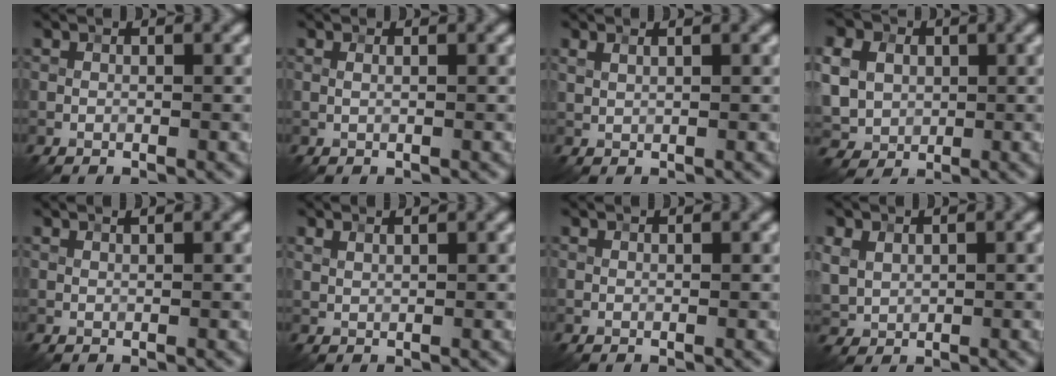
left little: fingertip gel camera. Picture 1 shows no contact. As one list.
[{"total": 0.7, "force": [0.4, 0.2, 0.5], "torque": [-0.008, -0.008, 0.001]}, {"total": 1.2, "force": [1.0, 0.3, 0.6], "torque": [-0.016, -0.001, 0.015]}, {"total": 11.4, "force": [3.3, 9.5, 5.4], "torque": [-0.134, 0.019, 0.048]}, {"total": 0.8, "force": [0.7, 0.0, 0.4], "torque": [-0.006, -0.003, 0.009]}, {"total": 1.6, "force": [1.4, 0.4, 0.7], "torque": [-0.014, -0.001, 0.018]}, {"total": 0.8, "force": [0.8, 0.0, 0.2], "torque": [-0.008, -0.003, 0.006]}, {"total": 2.2, "force": [1.1, 1.6, 1.0], "torque": [-0.026, -0.001, 0.025]}]